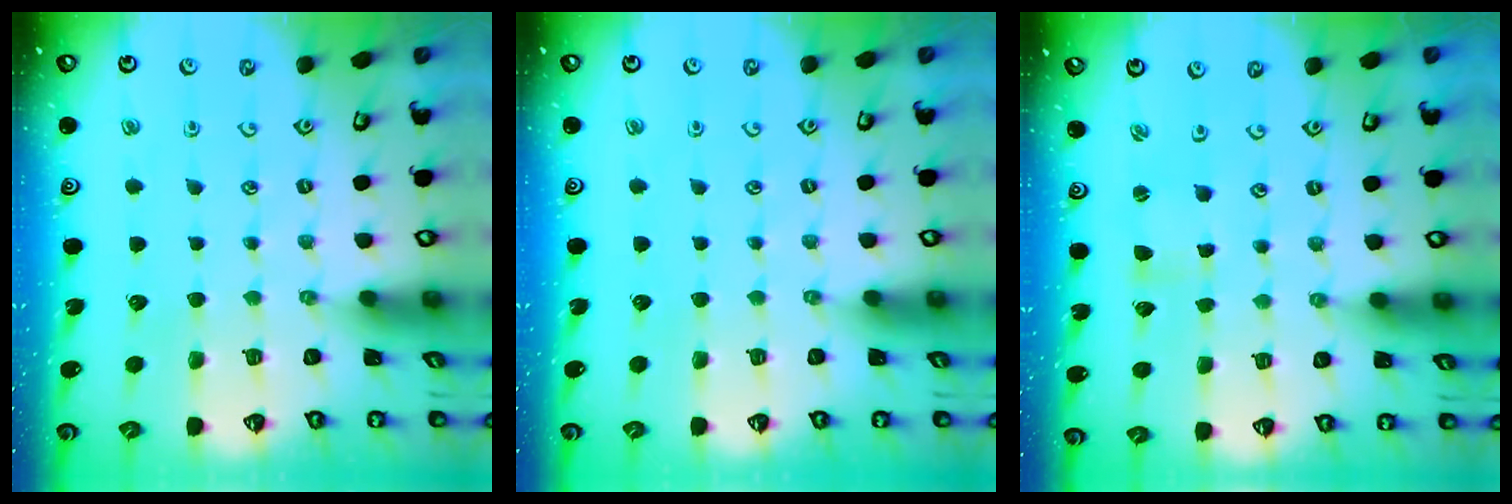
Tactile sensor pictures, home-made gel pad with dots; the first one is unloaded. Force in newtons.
{"total": 0.0}
{"total": 1.3, "press": 1.2, "slide": 0.2}